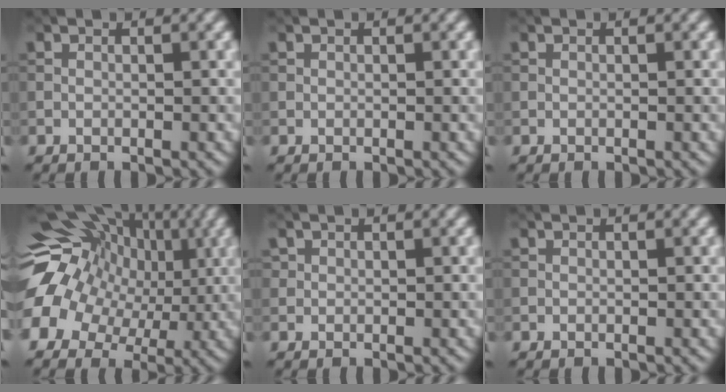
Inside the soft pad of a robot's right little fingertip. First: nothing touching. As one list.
[{"total": 0.0}, {"total": 0.0}, {"total": 15.2, "force": [1.3, 11.7, 9.7], "torque": [-0.178, 0.012, 0.007]}, {"total": 0.6, "force": [0.3, 0.6, 0.1], "torque": [-0.001, -0.001, 0.007]}, {"total": 0.0}]